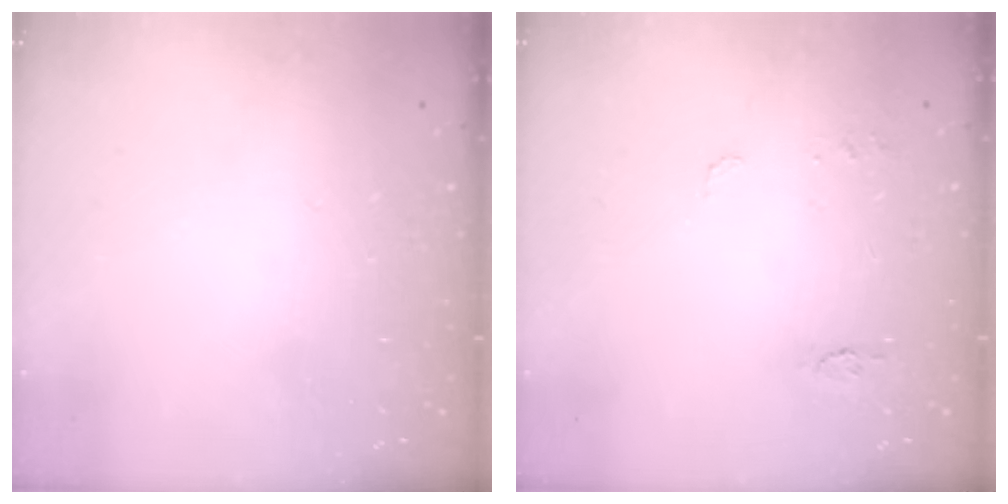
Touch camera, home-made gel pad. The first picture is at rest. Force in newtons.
{"total": 5.2, "press": 5.1, "slide": 0.5}